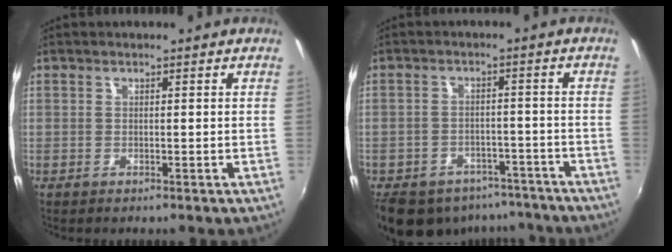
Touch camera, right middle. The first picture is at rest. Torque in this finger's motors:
{"motor_torque": [1.07, -1.07, 0.31, 0.12]}